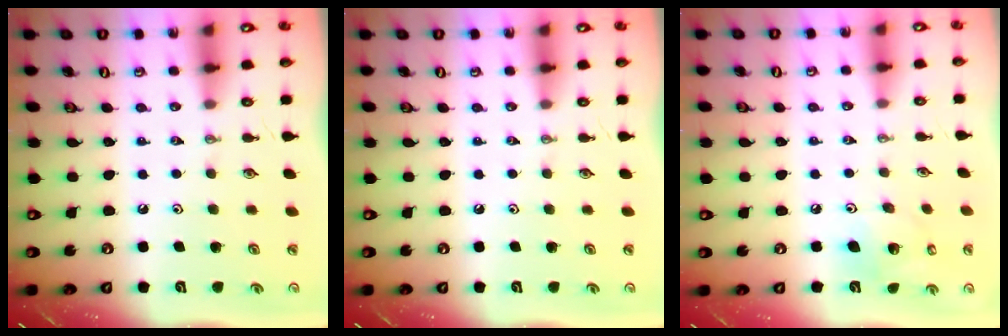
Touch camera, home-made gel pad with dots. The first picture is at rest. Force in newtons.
{"total": 0.0}
{"total": 9.1, "press": 8.7, "slide": 2.6}